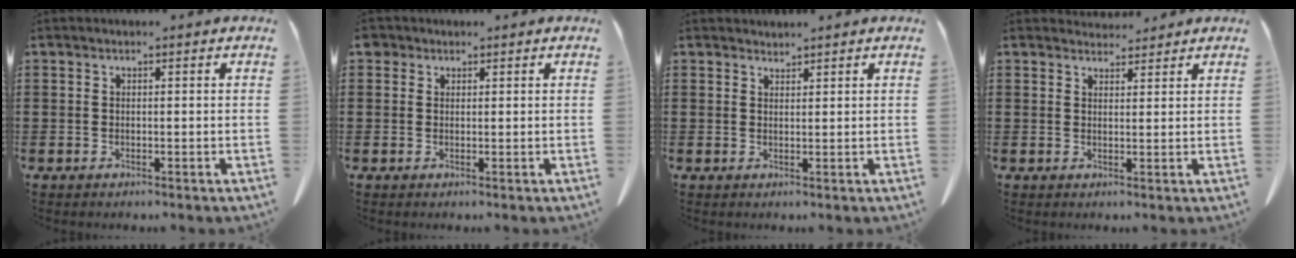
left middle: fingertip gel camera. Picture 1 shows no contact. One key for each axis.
{"total": 1.3, "fx": 0.9, "fy": 1.0, "fz": 0.3, "tx": -0.010, "ty": 0.005, "tz": 0.017}
{"total": 1.2, "fx": 1.2, "fy": 0.1, "fz": -0.1, "tx": -0.001, "ty": -0.002, "tz": 0.024}
{"total": 2.7, "fx": 2.6, "fy": 0.7, "fz": 0.1, "tx": 0.000, "ty": -0.010, "tz": 0.048}